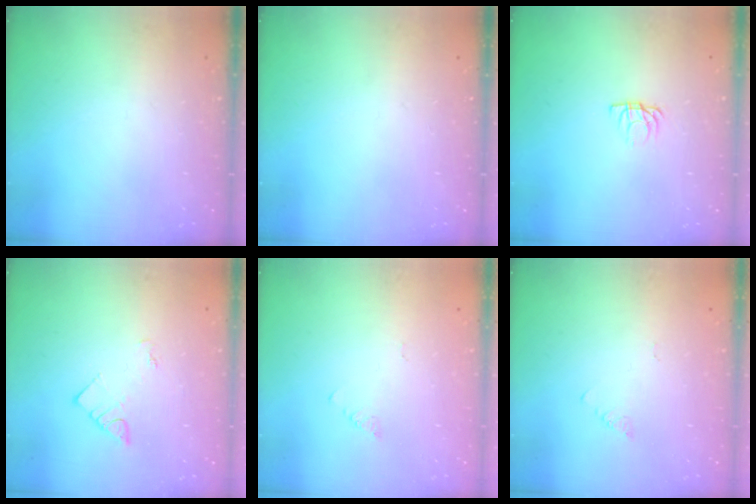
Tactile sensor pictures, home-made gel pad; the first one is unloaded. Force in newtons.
{"total": 0.0}
{"total": 4.1, "press": 4.1, "slide": 0.6}
{"total": 3.7, "press": 3.6, "slide": 0.4}
{"total": 1.9, "press": 1.9, "slide": 0.4}
{"total": 1.9, "press": 1.9, "slide": 0.4}